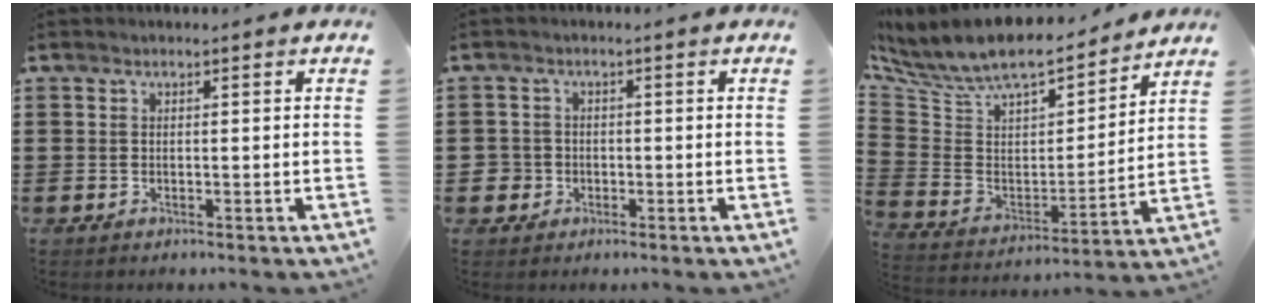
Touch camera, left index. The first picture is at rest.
{"total": 2.4, "force": [-0.7, 2.3, 0.3], "torque": [-0.023, 0.000, -0.020]}
{"total": 9.1, "force": [7.6, 3.1, 3.9], "torque": [-0.115, -0.053, 0.129]}